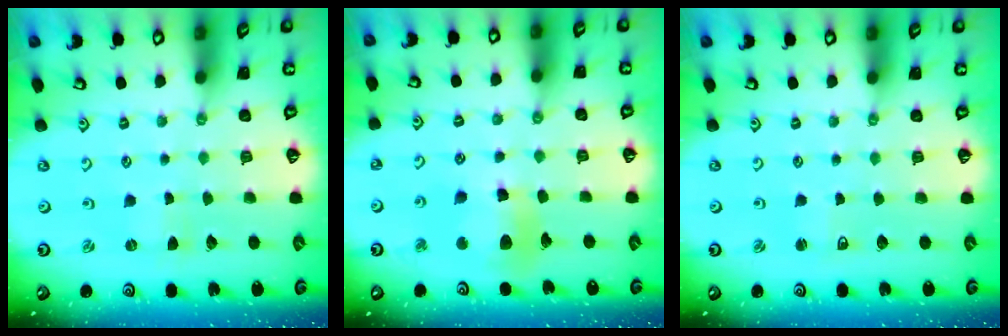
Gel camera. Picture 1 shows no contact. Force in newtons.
{"total": 11.3, "press": 11.2, "slide": 1.6}
{"total": 2.2, "press": 2.2, "slide": 0.3}